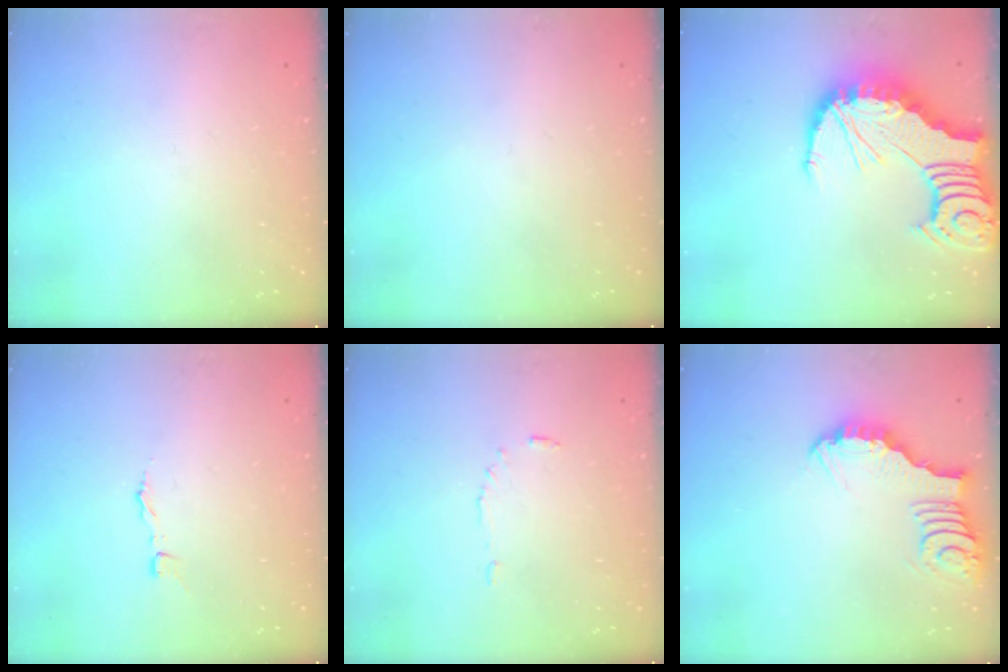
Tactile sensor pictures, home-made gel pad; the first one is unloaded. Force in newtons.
{"total": 0.0}
{"total": 8.7, "press": 8.6, "slide": 0.9}
{"total": 2.9, "press": 2.9, "slide": 0.3}
{"total": 3.5, "press": 3.5, "slide": 0.3}
{"total": 4.2, "press": 4.2, "slide": 0.4}